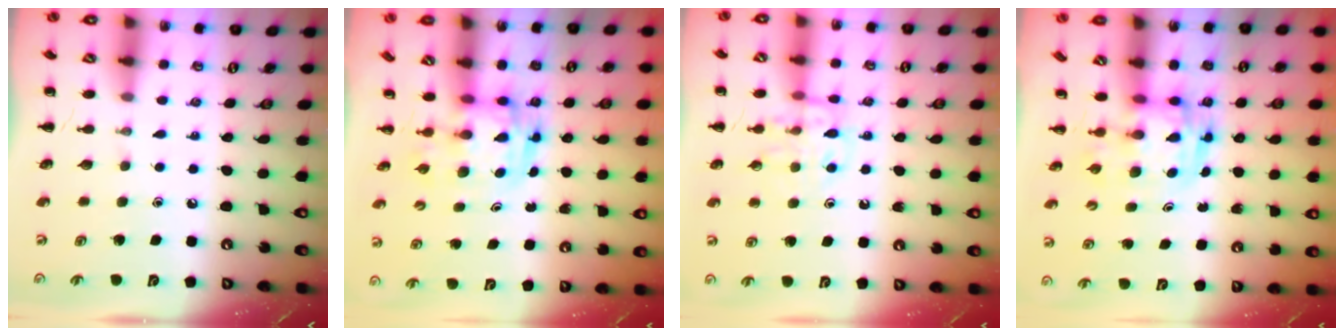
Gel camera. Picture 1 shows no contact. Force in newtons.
{"total": 3.0, "press": 3.0, "slide": 0.5}
{"total": 11.5, "press": 11.4, "slide": 1.2}
{"total": 3.0, "press": 3.0, "slide": 0.5}